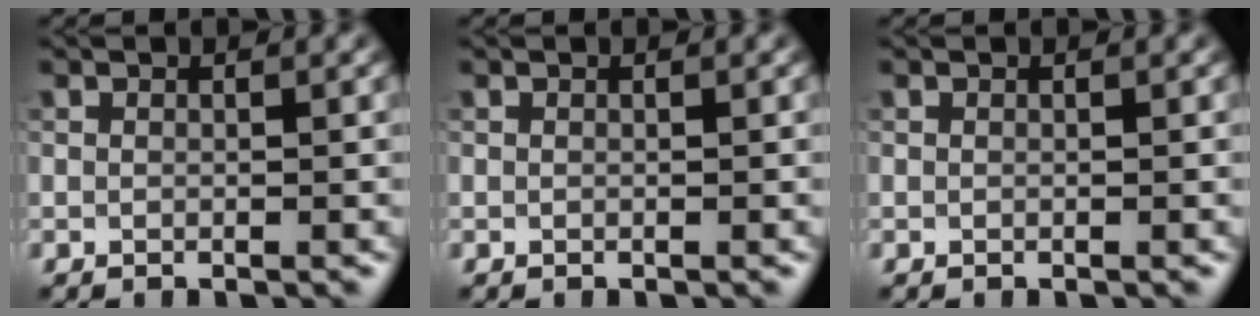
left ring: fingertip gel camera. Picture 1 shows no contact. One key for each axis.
{"total": 0.0}
{"total": 0.0}